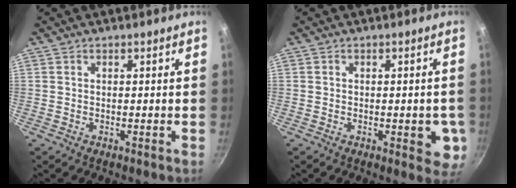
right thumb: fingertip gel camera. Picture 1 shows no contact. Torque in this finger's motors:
{"motor_torque": [0.93, 1.11, 0.76, -0.03, 0.18]}